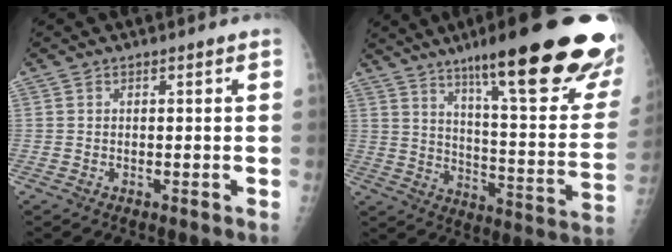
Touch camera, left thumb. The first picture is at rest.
{"total": 30.2, "force": [19.4, 4.6, 22.7], "torque": [-0.256, -0.073, 0.281]}